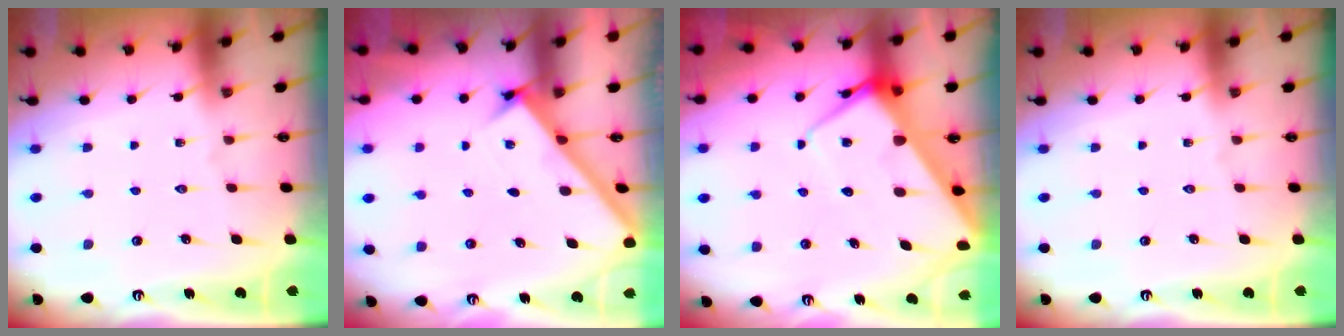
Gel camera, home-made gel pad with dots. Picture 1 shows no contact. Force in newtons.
{"total": 2.8, "press": 2.8, "slide": 0.4}
{"total": 9.9, "press": 9.8, "slide": 0.9}
{"total": 0.0}